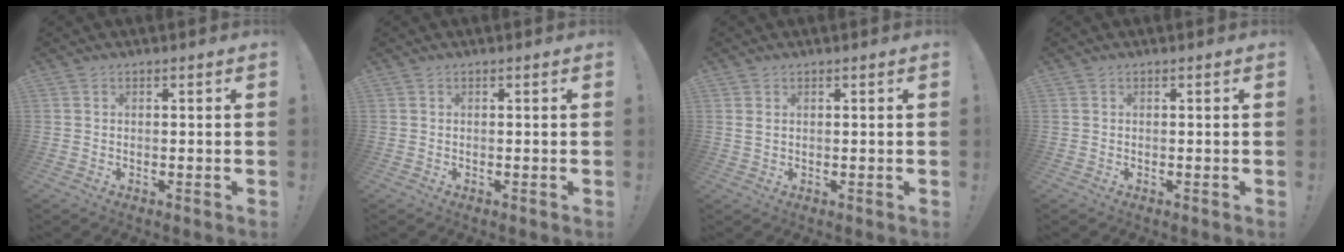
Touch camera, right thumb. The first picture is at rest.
{"total": 0.0}
{"total": 1.7, "force": [0.9, 0.9, 1.1], "torque": [-0.015, 0.001, 0.015]}
{"total": 0.0}